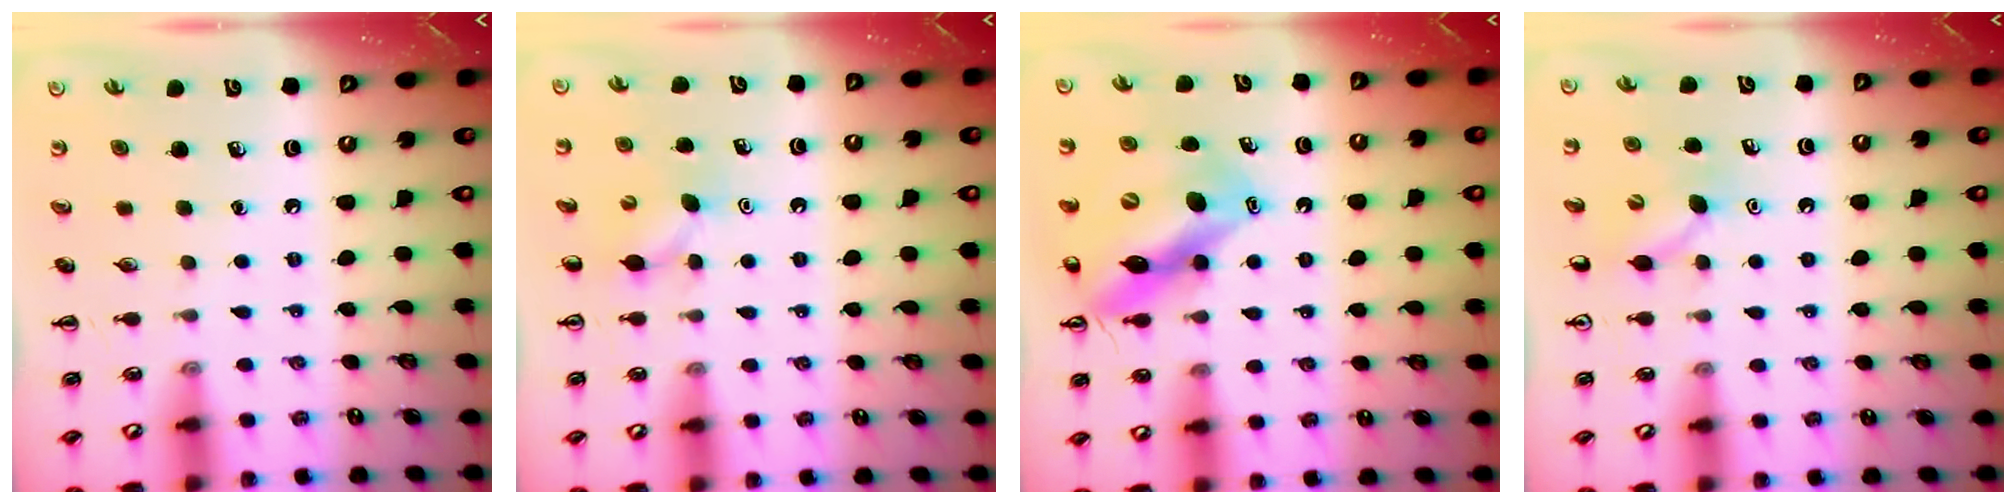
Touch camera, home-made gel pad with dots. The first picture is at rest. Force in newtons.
{"total": 4.7, "press": 4.6, "slide": 1.1}
{"total": 13.4, "press": 12.8, "slide": 4.1}
{"total": 4.1, "press": 4.0, "slide": 1.1}